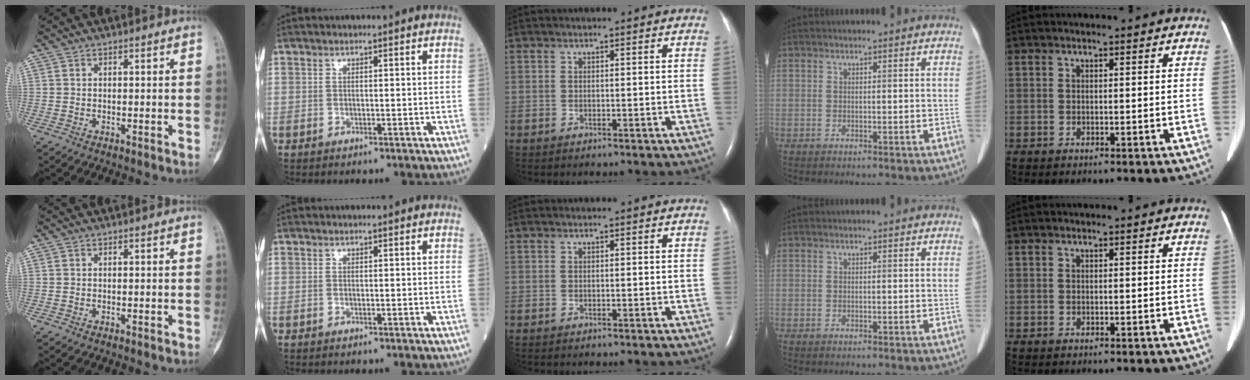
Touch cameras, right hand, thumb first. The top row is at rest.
{}